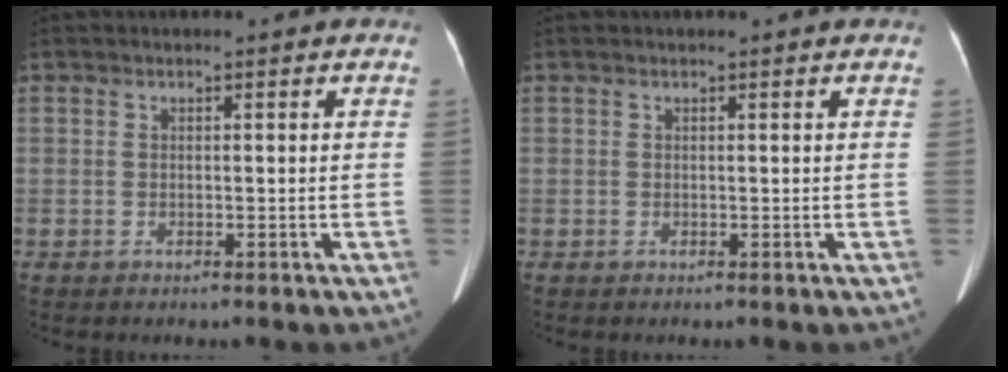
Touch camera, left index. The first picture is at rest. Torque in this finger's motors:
{"motor_torque": [-0.41, 0.03, -0.44, -0.07]}